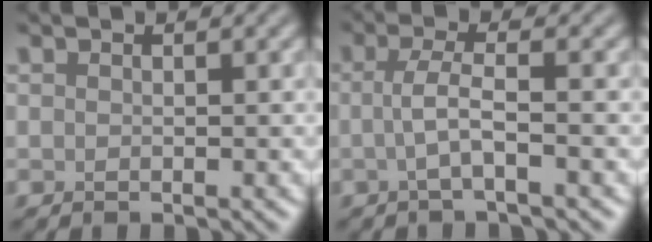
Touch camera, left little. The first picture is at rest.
{"total": 2.6, "force": [-0.8, 0.5, 2.4], "torque": [-0.049, 0.000, -0.019]}